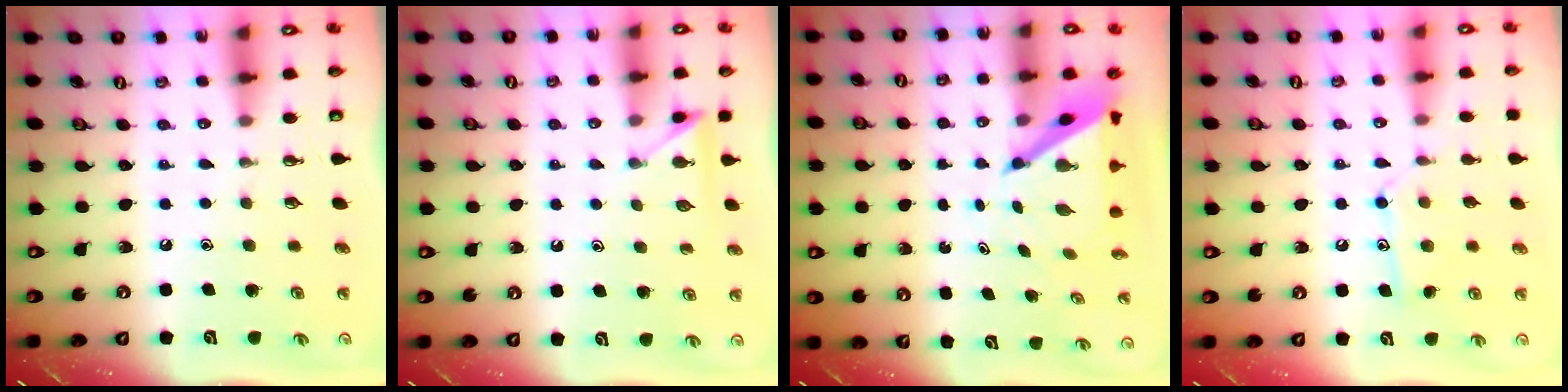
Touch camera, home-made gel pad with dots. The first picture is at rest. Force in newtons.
{"total": 4.4, "press": 4.4, "slide": 0.3}
{"total": 5.6, "press": 5.6, "slide": 0.4}
{"total": 11.7, "press": 11.7, "slide": 0.6}